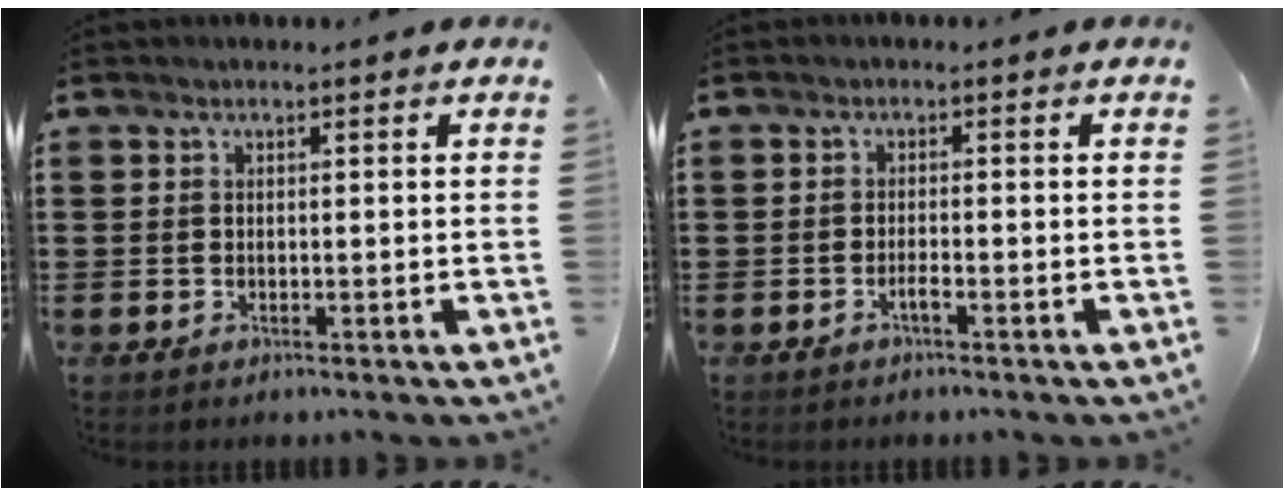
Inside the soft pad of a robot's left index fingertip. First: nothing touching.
{"total": 1.4, "force": [-0.8, 0.1, 1.1], "torque": [-0.020, -0.004, -0.014]}